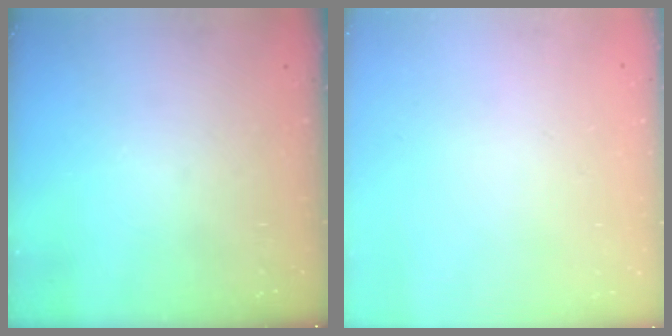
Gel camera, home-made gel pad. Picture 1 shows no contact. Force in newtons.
{"total": 1.6, "press": 1.6, "slide": 0.2}